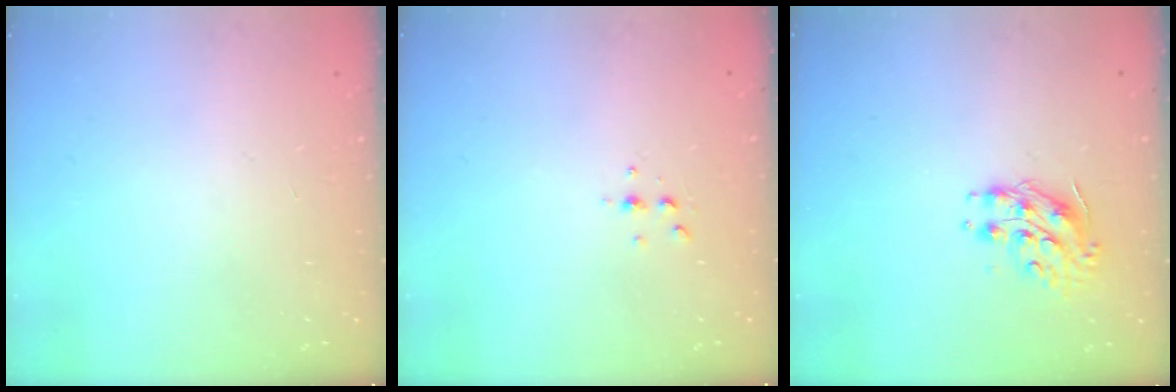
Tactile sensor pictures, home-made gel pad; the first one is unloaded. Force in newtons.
{"total": 3.7, "press": 3.6, "slide": 0.5}
{"total": 8.9, "press": 8.9, "slide": 0.7}